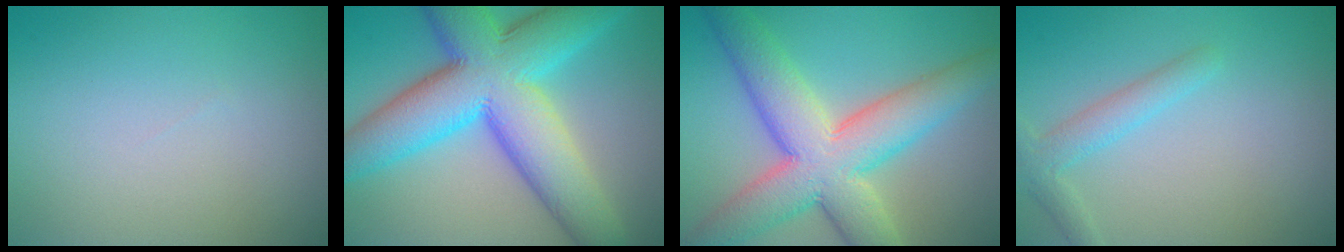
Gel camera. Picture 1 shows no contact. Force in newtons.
{"total": 13.6, "press": 13.6, "slide": 0.1}
{"total": 10.1, "press": 10.1, "slide": 0.5}
{"total": 2.5, "press": 2.5, "slide": 0.2}